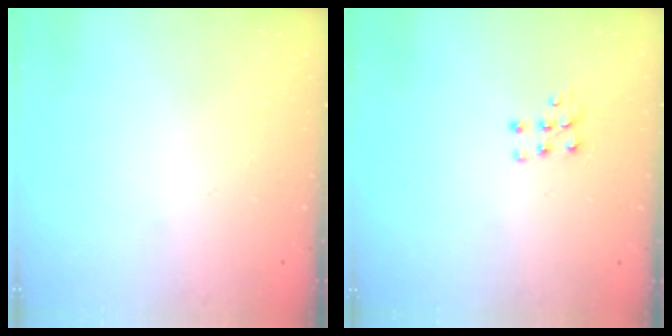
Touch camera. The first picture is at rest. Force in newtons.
{"total": 5.6, "press": 5.6, "slide": 0.5}